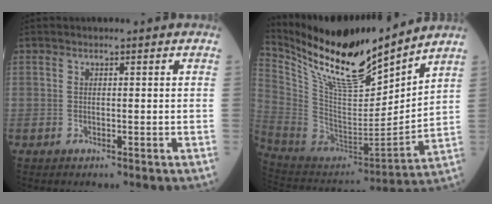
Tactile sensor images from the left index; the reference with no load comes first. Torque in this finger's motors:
{"motor_torque": [1.15, -0.99, 0.27, 0.12]}